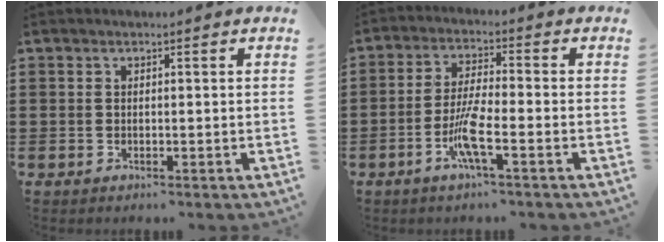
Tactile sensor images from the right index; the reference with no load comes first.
{"total": 6.6, "force": [-2.9, 0.7, 5.9], "torque": [-0.130, -0.013, -0.061]}